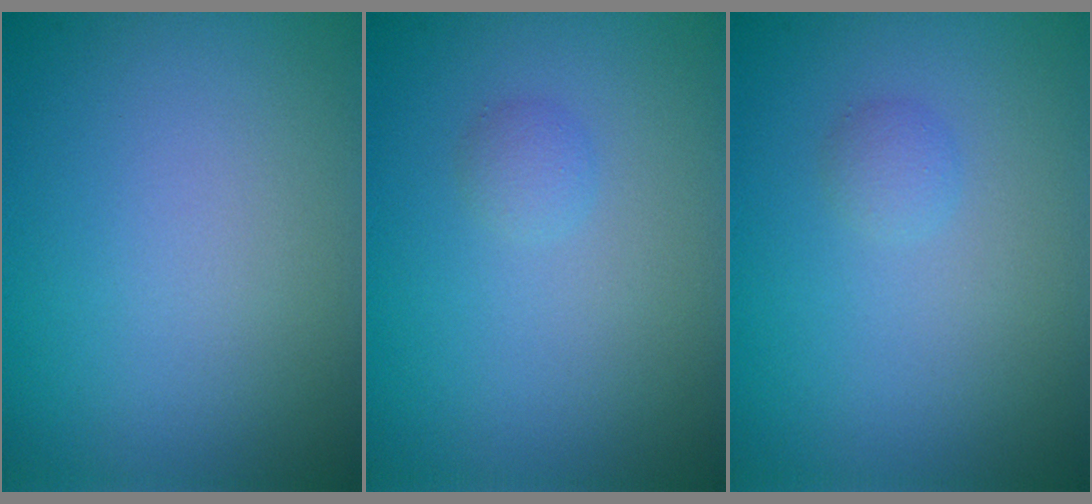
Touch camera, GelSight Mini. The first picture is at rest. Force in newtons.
{"total": 0.9, "press": 0.9, "slide": 0.0}
{"total": 0.9, "press": 0.9, "slide": 0.0}